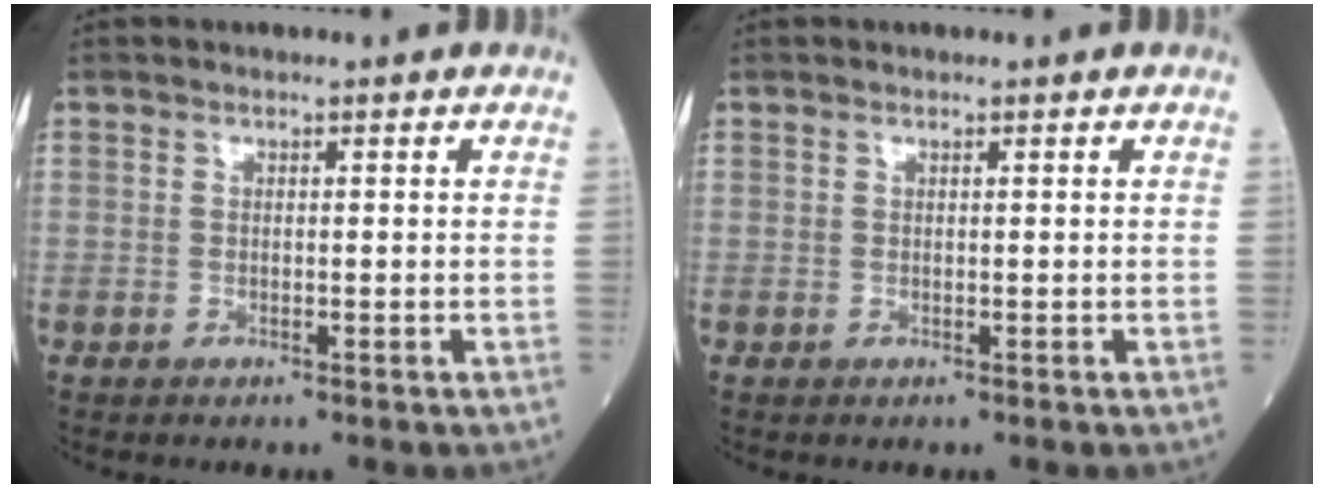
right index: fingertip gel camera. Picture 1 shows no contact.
{"total": 0.0}